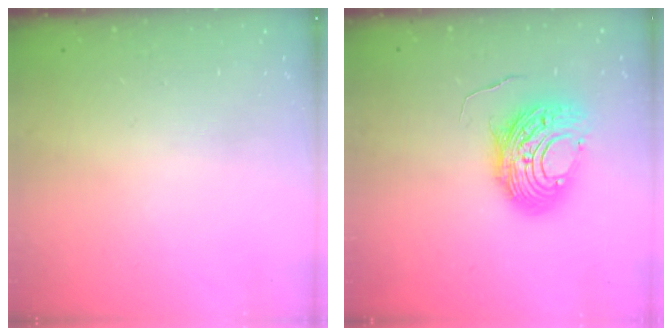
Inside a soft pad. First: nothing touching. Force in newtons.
{"total": 12.3, "press": 12.2, "slide": 0.9}